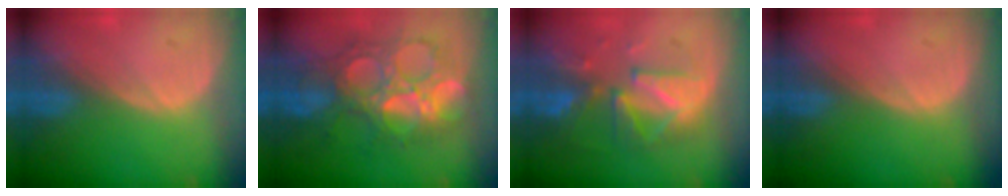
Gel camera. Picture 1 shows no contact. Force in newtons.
{"total": 10.8, "press": 10.8, "slide": 0.9}
{"total": 9.9, "press": 8.8, "slide": 4.7}
{"total": 0.0}